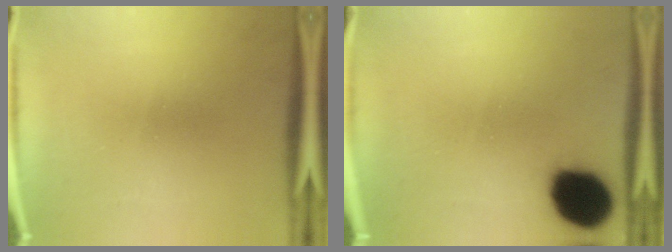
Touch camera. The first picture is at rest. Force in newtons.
{"total": 18.0}